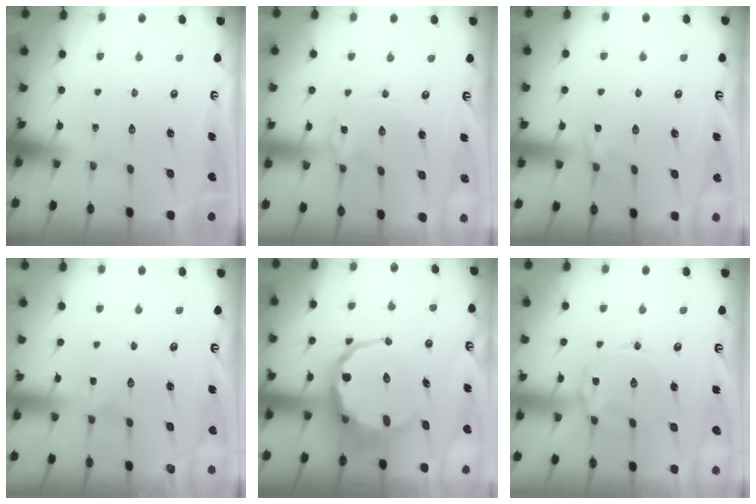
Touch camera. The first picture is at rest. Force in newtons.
{"total": 1.0, "press": 0.9, "slide": 0.2}
{"total": 2.3, "press": 2.0, "slide": 1.2}
{"total": 0.0}
{"total": 10.0, "press": 9.7, "slide": 2.6}
{"total": 1.9, "press": 1.9, "slide": 0.3}